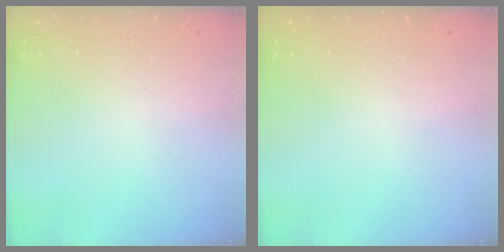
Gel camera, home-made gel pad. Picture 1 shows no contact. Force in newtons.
{"total": 0.0}